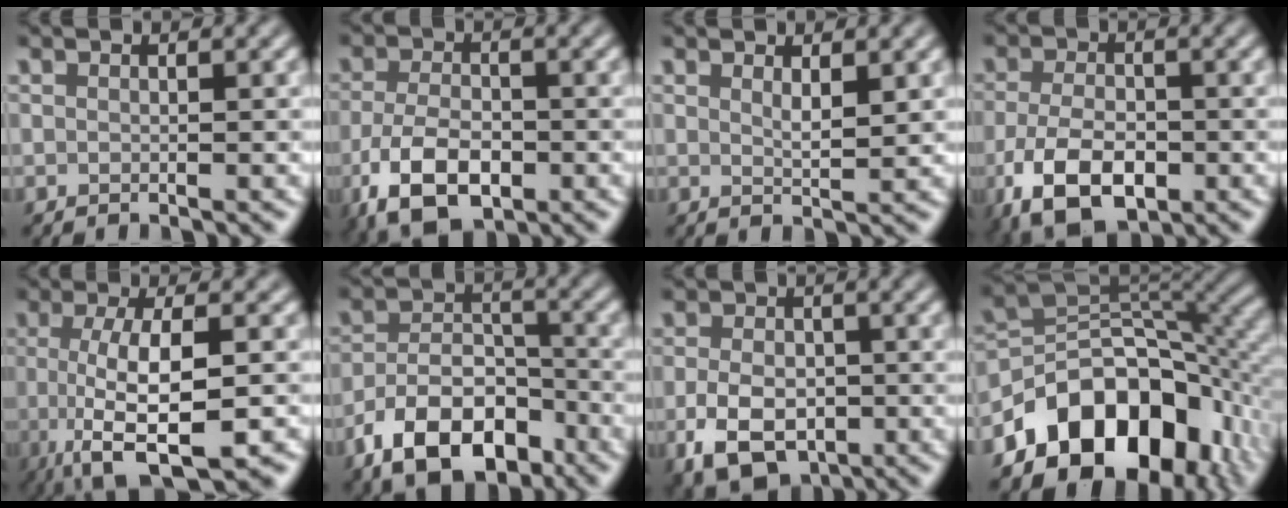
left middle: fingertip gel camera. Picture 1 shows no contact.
{"total": 6.4, "force": [-3.0, 3.4, 4.6], "torque": [-0.096, -0.007, -0.061]}
{"total": 1.4, "force": [0.9, 0.3, 1.0], "torque": [-0.018, -0.003, 0.016]}
{"total": 6.7, "force": [-2.9, 3.6, 4.8], "torque": [-0.104, -0.010, -0.057]}
{"total": 8.4, "force": [-1.7, 2.7, 7.8], "torque": [-0.136, -0.012, -0.028]}
{"total": 8.3, "force": [-4.9, 4.4, 4.9], "torque": [-0.082, 0.000, -0.094]}
{"total": 6.5, "force": [-1.9, 4.5, 4.4], "torque": [-0.090, -0.014, -0.035]}
{"total": 12.8, "force": [-5.9, 8.7, 7.3], "torque": [-0.105, 0.001, -0.105]}